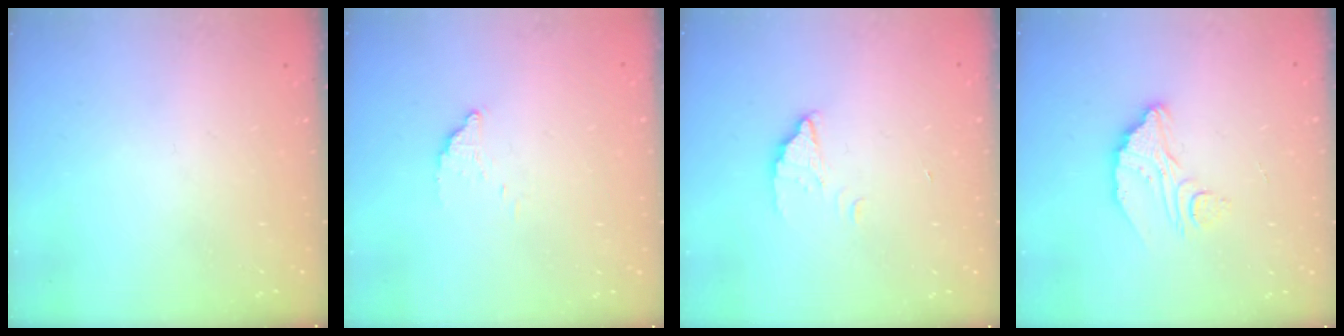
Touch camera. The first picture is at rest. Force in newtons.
{"total": 2.8, "press": 2.8, "slide": 0.1}
{"total": 1.7, "press": 1.7, "slide": 0.1}
{"total": 9.6, "press": 9.6, "slide": 0.7}